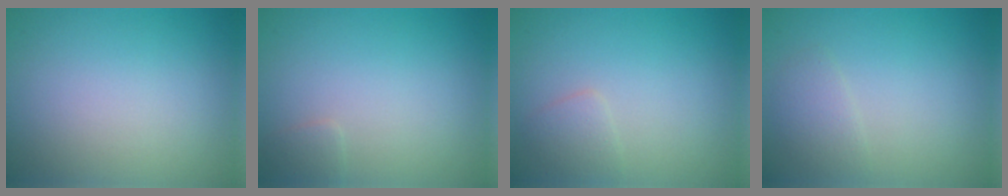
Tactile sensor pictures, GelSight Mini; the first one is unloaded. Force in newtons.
{"total": 0.8, "press": 0.8, "slide": 0.1}
{"total": 1.3, "press": 1.3, "slide": 0.1}
{"total": 1.5, "press": 1.5, "slide": 0.1}